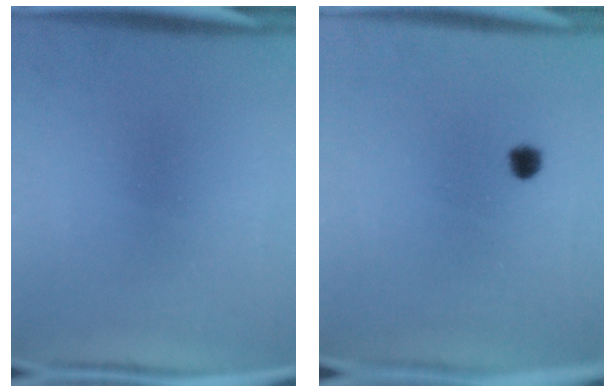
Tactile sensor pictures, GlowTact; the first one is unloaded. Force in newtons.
{"total": 2.3}